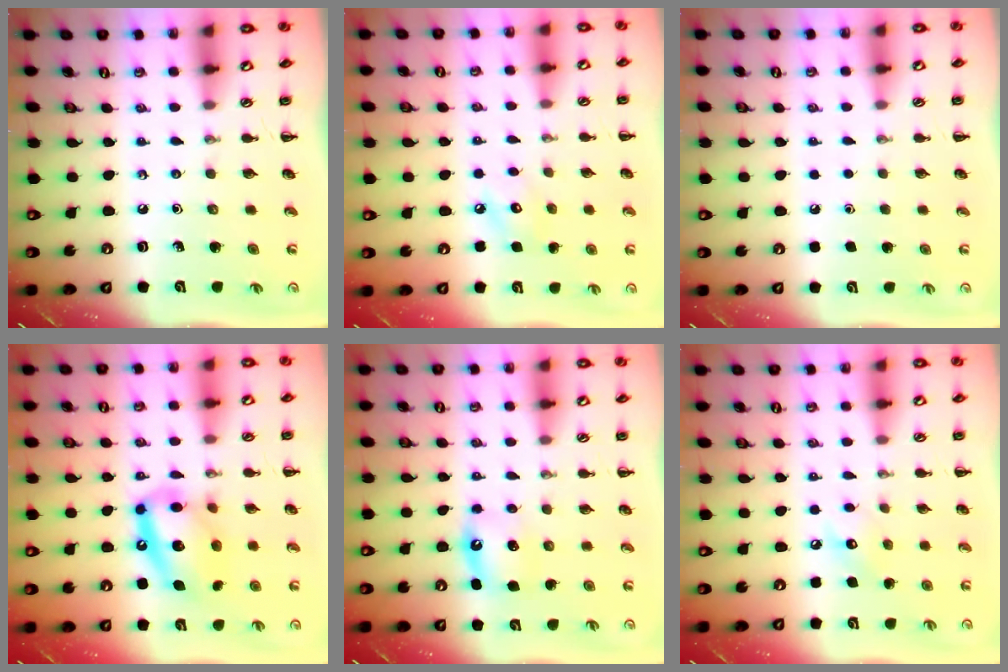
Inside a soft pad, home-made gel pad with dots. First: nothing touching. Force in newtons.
{"total": 5.6, "press": 5.6, "slide": 0.5}
{"total": 1.5, "press": 1.5, "slide": 0.1}
{"total": 16.9, "press": 16.6, "slide": 2.9}
{"total": 5.4, "press": 5.0, "slide": 1.9}
{"total": 6.8, "press": 6.7, "slide": 0.9}